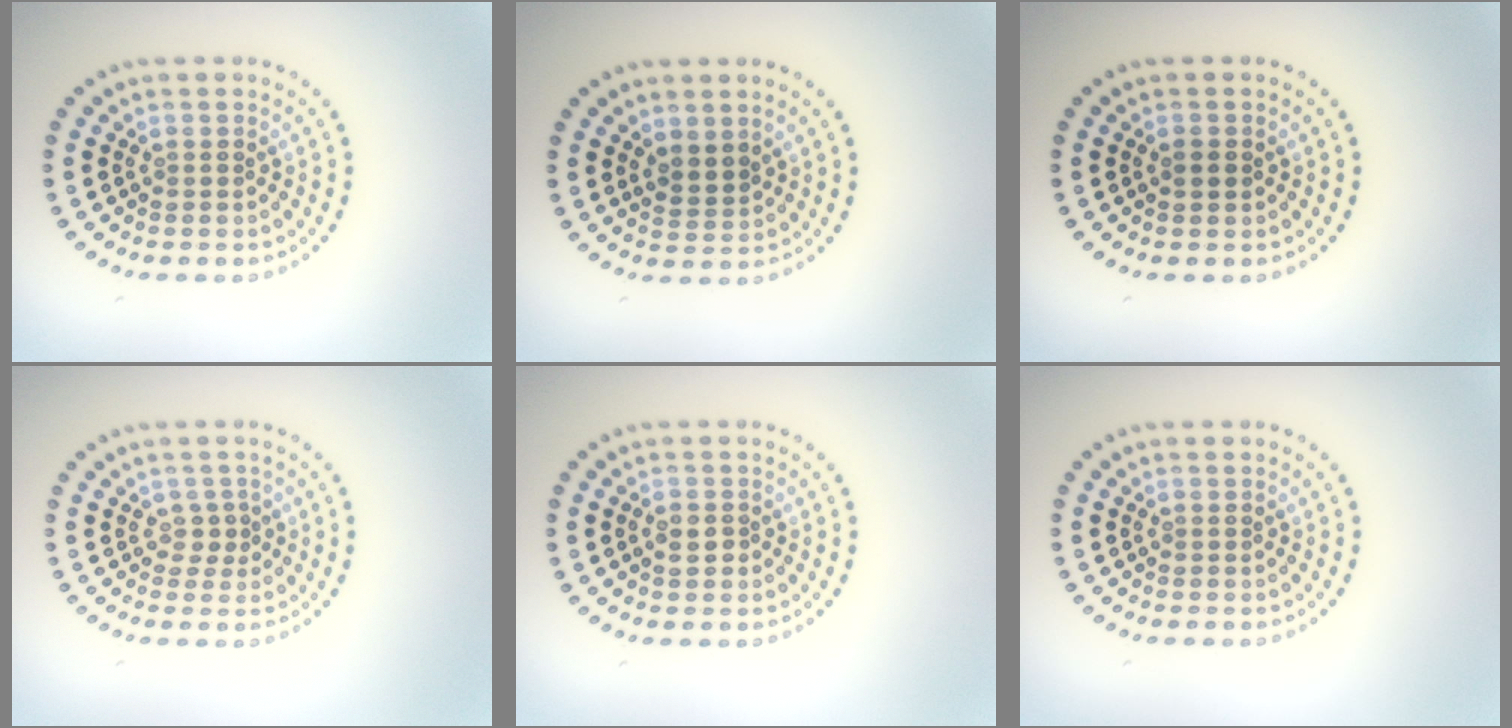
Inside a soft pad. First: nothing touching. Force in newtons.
{"total": 1.9, "press": 1.4, "slide": 1.2}
{"total": 1.1, "press": 1.1, "slide": 0.1}
{"total": 1.2, "press": 0.9, "slide": 0.8}
{"total": 1.2, "press": 1.2, "slide": 0.4}
{"total": 0.0}